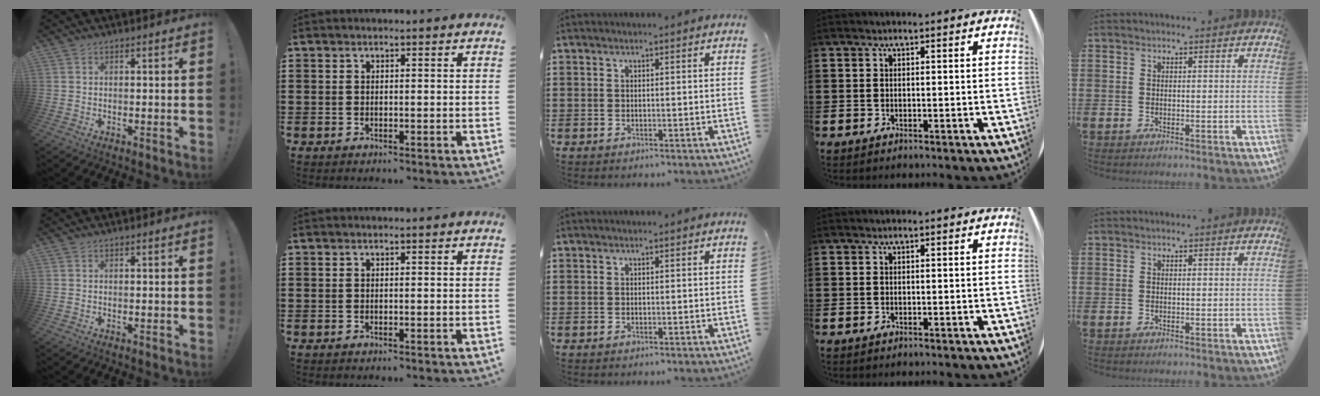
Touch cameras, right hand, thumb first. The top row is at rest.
{}